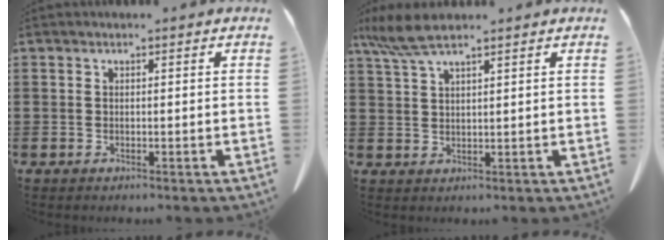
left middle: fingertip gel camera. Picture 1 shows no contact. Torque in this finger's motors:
{"motor_torque": [0.39, 0.19, 0.23, 0.08]}